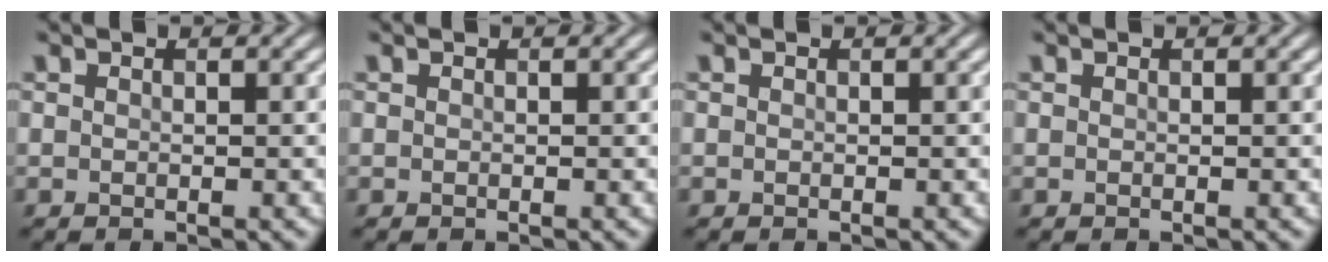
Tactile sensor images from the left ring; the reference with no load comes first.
{"total": 0.0}
{"total": 0.0}
{"total": 0.0}